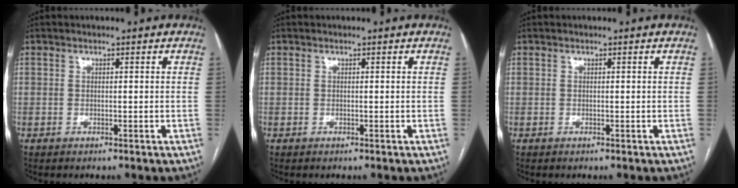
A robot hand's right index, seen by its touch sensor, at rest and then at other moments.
{"total": 0.0}
{"total": 0.0}